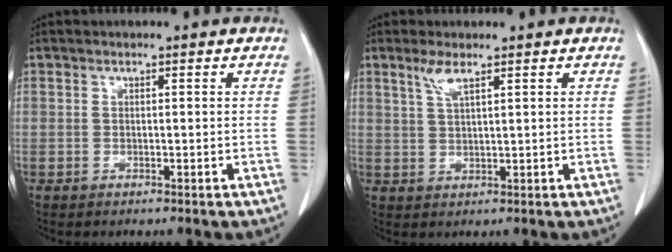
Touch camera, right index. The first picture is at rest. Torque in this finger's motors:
{"motor_torque": [0.24, 0.15, 0.04, 0.04]}